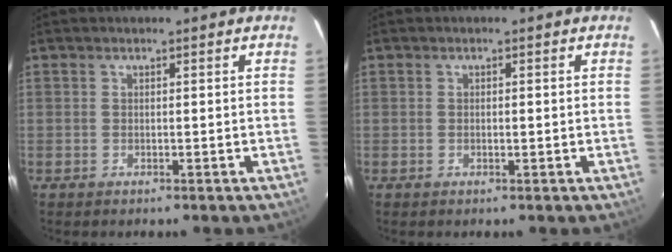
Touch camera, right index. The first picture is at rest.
{"total": 1.3, "force": [-0.2, 0.6, 1.1], "torque": [-0.027, 0.000, -0.002]}